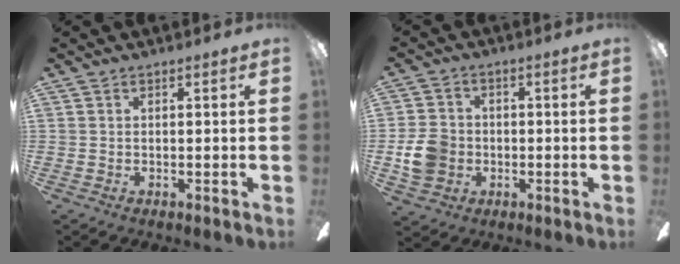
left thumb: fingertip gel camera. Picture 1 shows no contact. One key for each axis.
{"total": 8.3, "fx": -1.0, "fy": 7.2, "fz": 3.9, "tx": -0.082, "ty": 0.015, "tz": -0.018}